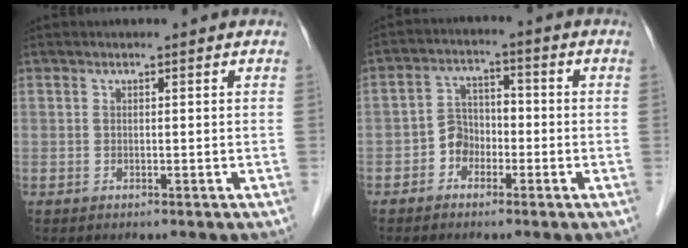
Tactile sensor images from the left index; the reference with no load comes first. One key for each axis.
{"total": 4.4, "fx": -2.0, "fy": 3.4, "fz": 1.9, "tx": -0.036, "ty": 0.014, "tz": -0.042}